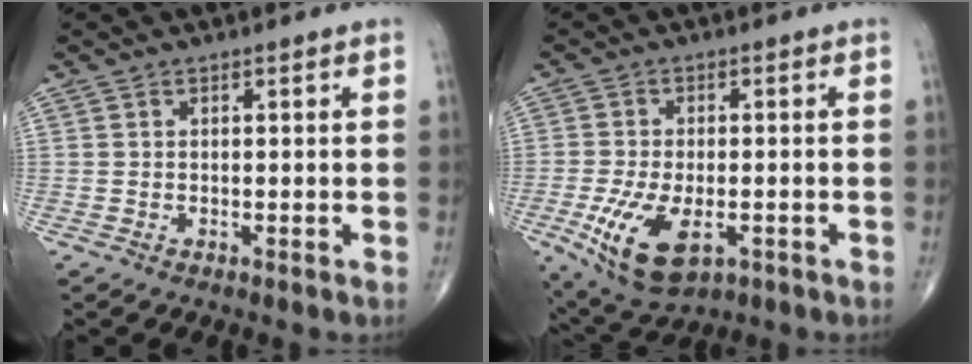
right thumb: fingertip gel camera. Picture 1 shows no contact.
{"total": 11.9, "force": [-4.1, 6.1, 9.4], "torque": [-0.178, -0.002, -0.057]}